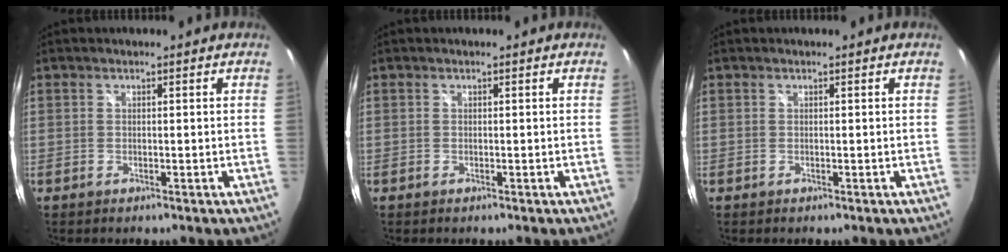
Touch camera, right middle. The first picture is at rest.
{"total": 0.0}
{"total": 0.0}